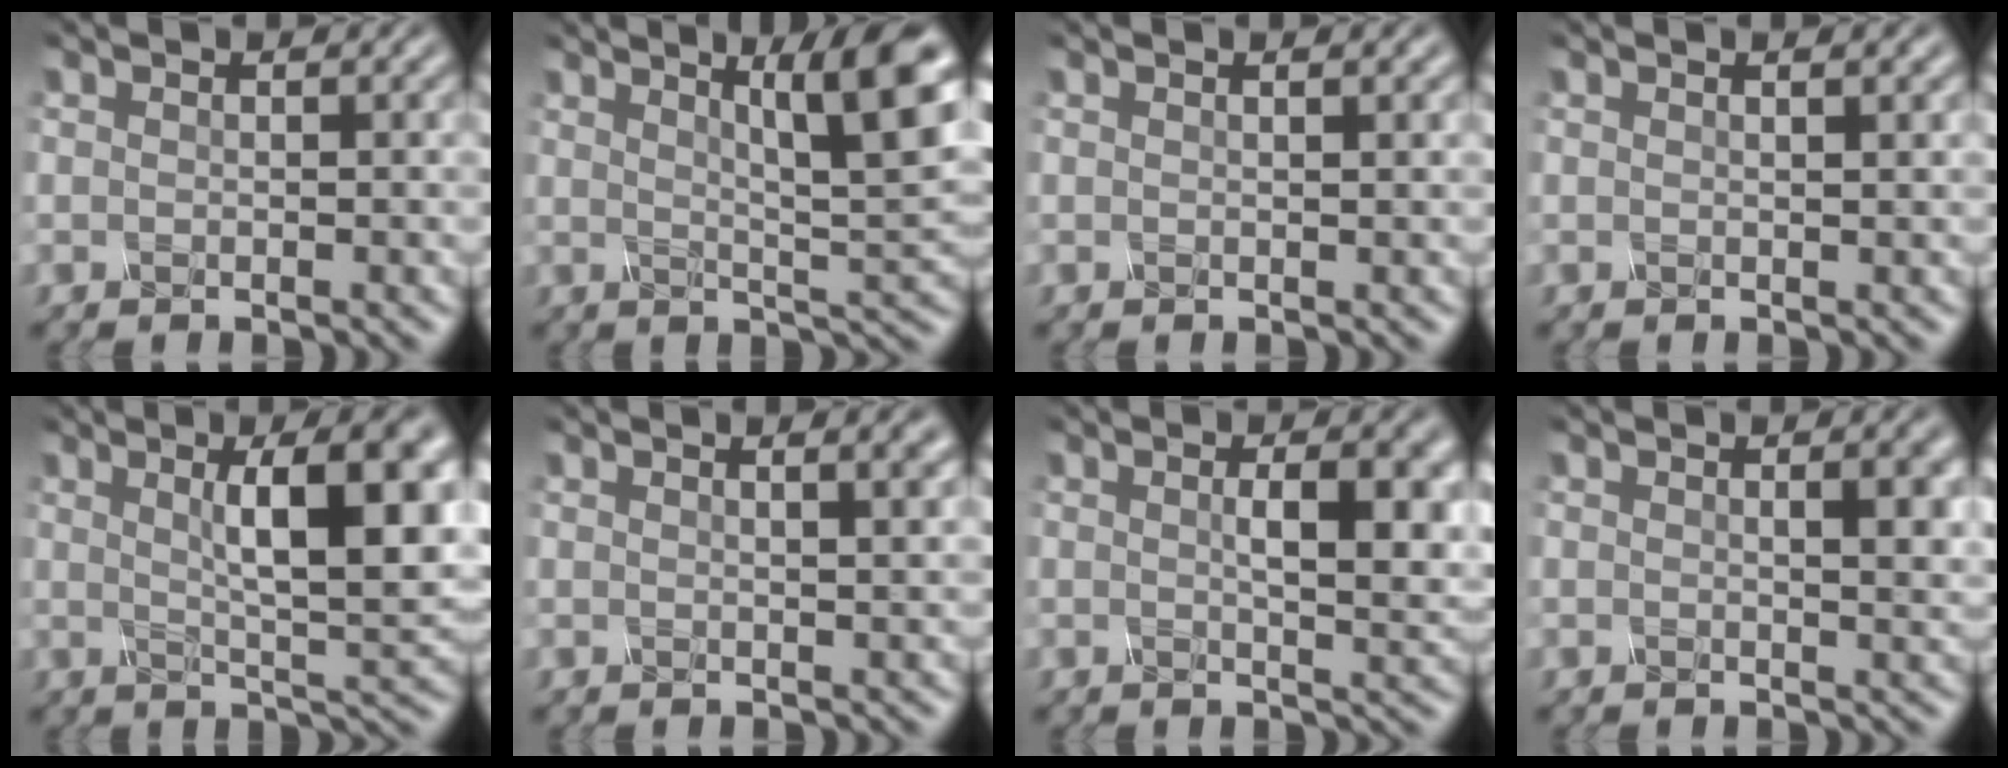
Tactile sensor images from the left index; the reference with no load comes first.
{"total": 9.6, "force": [4.0, 1.7, 8.6], "torque": [-0.087, 0.023, 0.066]}
{"total": 1.6, "force": [0.8, 0.7, 1.2], "torque": [-0.006, 0.014, -0.007]}
{"total": 1.9, "force": [1.0, 0.8, 1.5], "torque": [-0.006, 0.017, -0.006]}
{"total": 9.1, "force": [2.0, 1.8, 8.7], "torque": [-0.103, 0.014, 0.045]}
{"total": 4.7, "force": [2.2, 2.0, 3.6], "torque": [-0.015, 0.043, 0.003]}
{"total": 5.3, "force": [0.8, 1.3, 5.1], "torque": [-0.054, 0.013, 0.023]}
{"total": 2.8, "force": [0.5, 0.6, 2.7], "torque": [-0.026, 0.012, 0.014]}